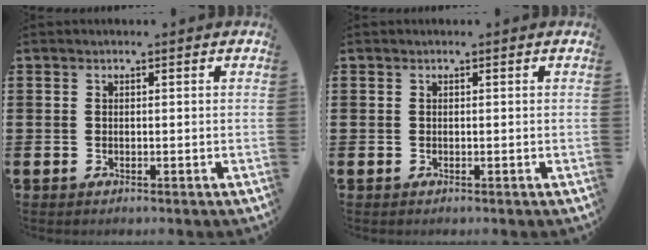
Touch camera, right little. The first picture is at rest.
{"total": 0.0}